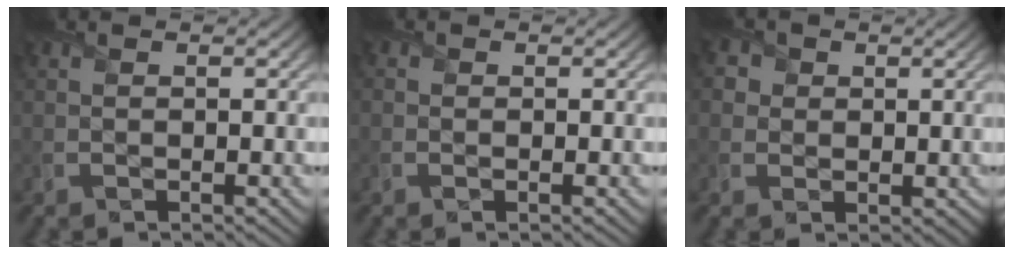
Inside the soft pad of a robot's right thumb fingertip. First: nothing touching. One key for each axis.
{"total": 0.0}
{"total": 3.4, "fx": 1.5, "fy": 2.9, "fz": 1.1, "tx": -0.040, "ty": 0.004, "tz": 0.010}